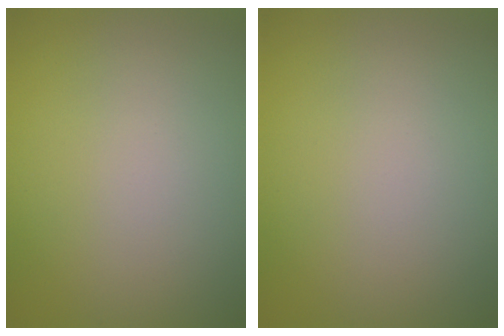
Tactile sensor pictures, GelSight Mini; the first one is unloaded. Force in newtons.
{"total": 0.0}